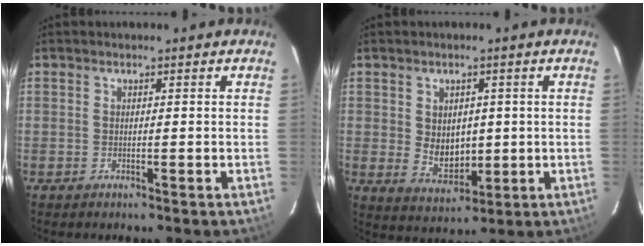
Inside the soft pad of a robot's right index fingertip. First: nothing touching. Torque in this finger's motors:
{"motor_torque": [0.07, -0.08, 0.15, 0.03]}